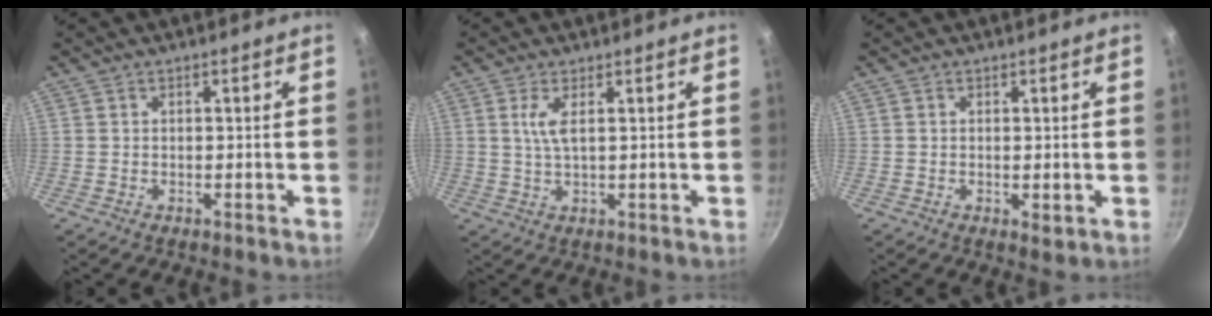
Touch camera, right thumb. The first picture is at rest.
{"total": 5.3, "force": [1.5, 1.4, 4.9], "torque": [-0.107, -0.008, 0.032]}
{"total": 1.5, "force": [0.0, 0.6, 1.3], "torque": [-0.022, -0.006, -0.001]}